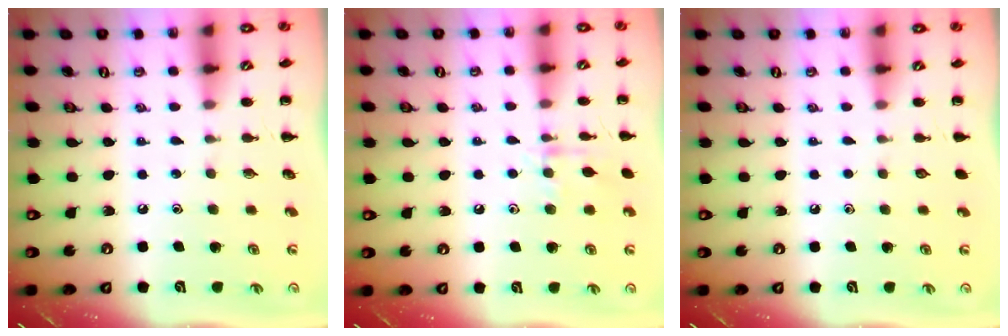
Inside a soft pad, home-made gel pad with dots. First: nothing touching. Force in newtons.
{"total": 7.6, "press": 7.5, "slide": 1.5}
{"total": 0.0}